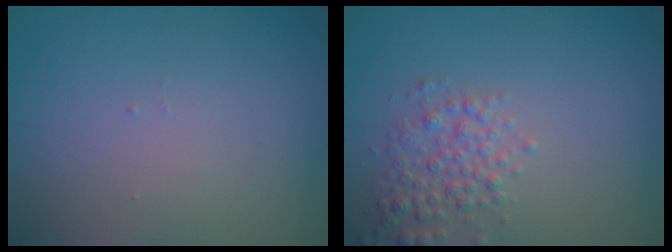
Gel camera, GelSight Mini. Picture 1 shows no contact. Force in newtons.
{"total": 2.7, "press": 2.7, "slide": 0.0}